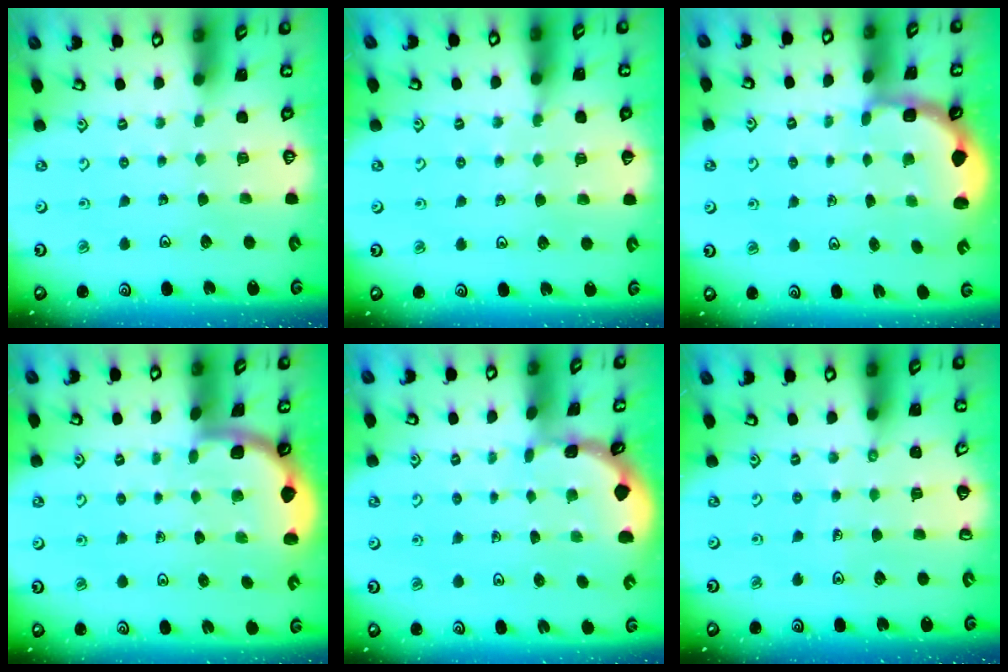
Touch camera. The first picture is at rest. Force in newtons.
{"total": 5.9, "press": 5.7, "slide": 1.4}
{"total": 2.5, "press": 2.3, "slide": 1.1}
{"total": 1.7, "press": 1.7, "slide": 0.1}
{"total": 0.7, "press": 0.7, "slide": 0.1}
{"total": 4.4, "press": 4.4, "slide": 0.6}